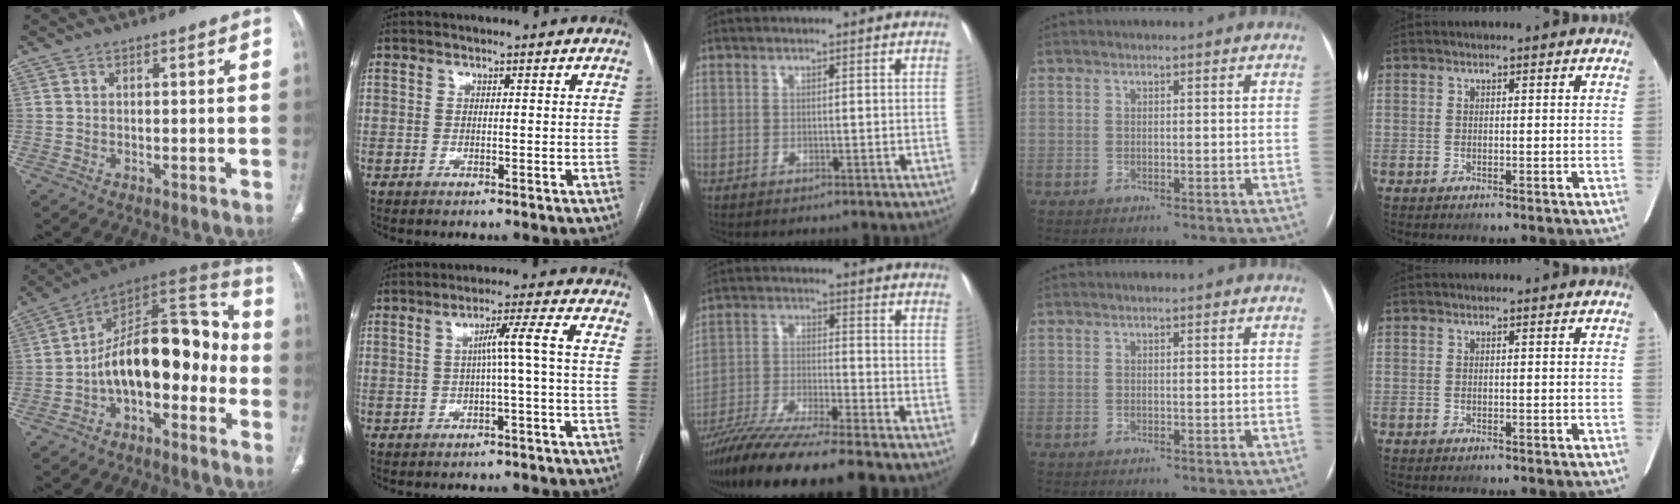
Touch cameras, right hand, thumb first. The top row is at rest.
{"thumb": {"total": 19.3, "force": [-4.4, 10.4, 15.6], "torque": [-0.200, 0.091, -0.075]}, "index": {"total": 5.0, "force": [-0.2, -1.1, 4.8], "torque": [-0.079, 0.015, 0.001]}, "middle": {"total": 13.3, "force": [-11.1, -0.8, 7.2], "torque": [-0.120, -0.030, -0.192]}}